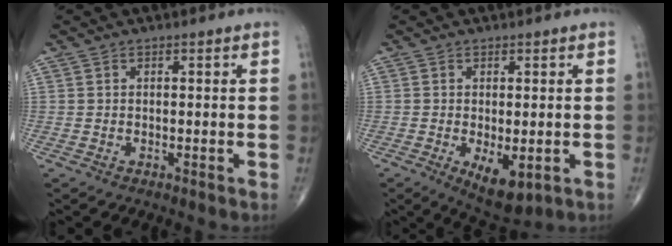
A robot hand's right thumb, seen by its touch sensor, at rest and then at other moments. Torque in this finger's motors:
{"motor_torque": [-0.06, 0.63, 0.39, 0.26, 0.15]}